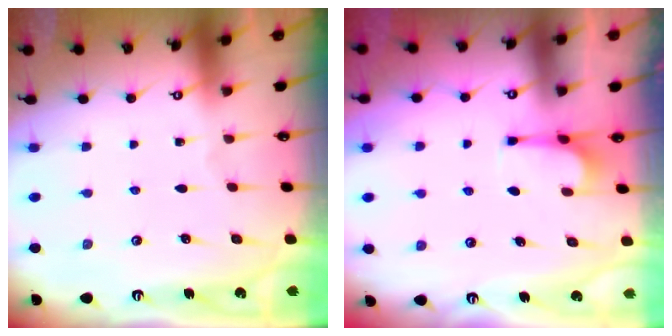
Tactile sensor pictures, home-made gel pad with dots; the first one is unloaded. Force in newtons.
{"total": 2.7, "press": 2.6, "slide": 0.5}